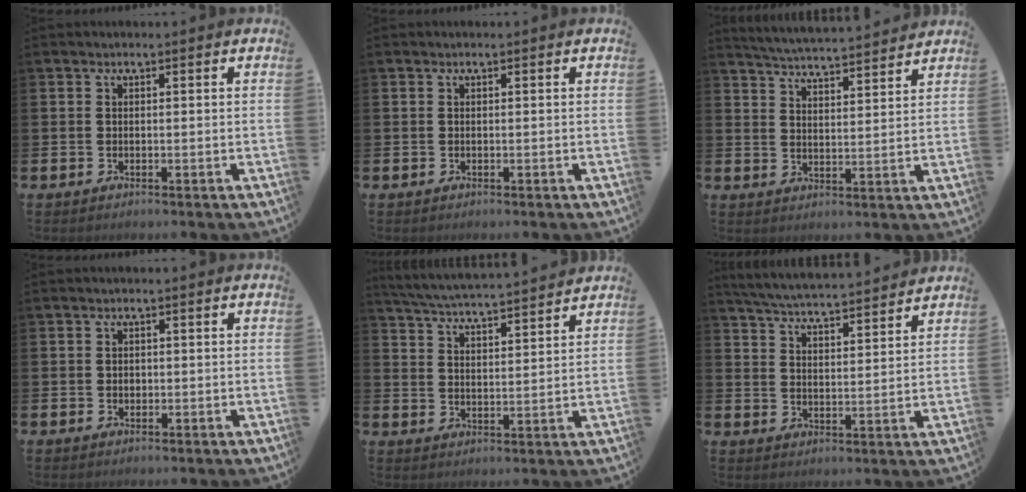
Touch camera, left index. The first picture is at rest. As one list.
[{"total": 0.0}, {"total": 5.2, "force": [5.1, -0.2, 0.4], "torque": [-0.027, -0.039, 0.089]}, {"total": 0.8, "force": [0.2, 0.7, 0.3], "torque": [0.007, 0.001, -0.002]}, {"total": 5.4, "force": [5.4, -0.1, 0.9], "torque": [-0.039, -0.042, 0.092]}, {"total": 5.7, "force": [5.7, 0.1, 0.9], "torque": [-0.039, -0.041, 0.098]}]